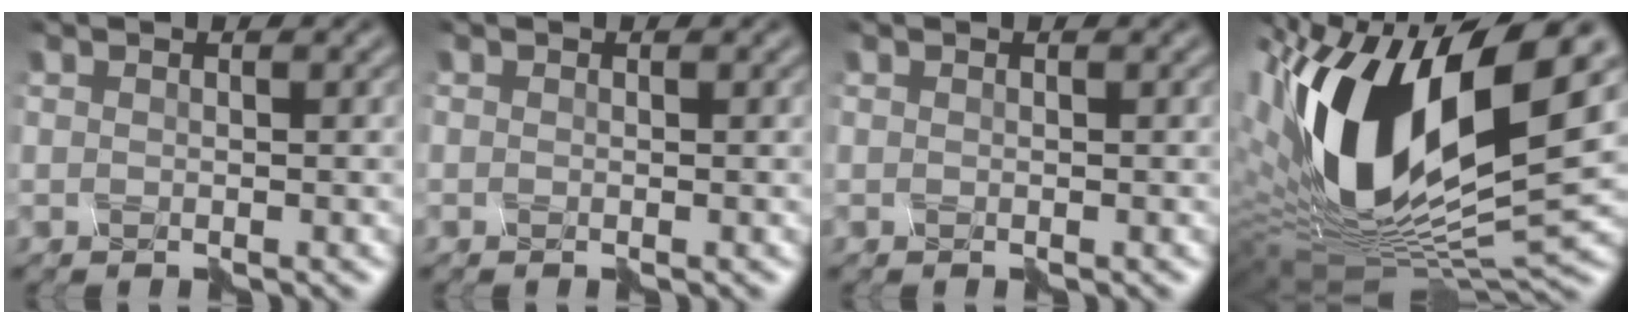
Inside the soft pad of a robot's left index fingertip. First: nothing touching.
{"total": 0.6, "force": [-0.4, -0.1, -0.5], "torque": [0.007, 0.000, -0.002]}
{"total": 0.0}
{"total": 17.3, "force": [2.2, 8.5, 14.9], "torque": [-0.315, -0.006, 0.043]}